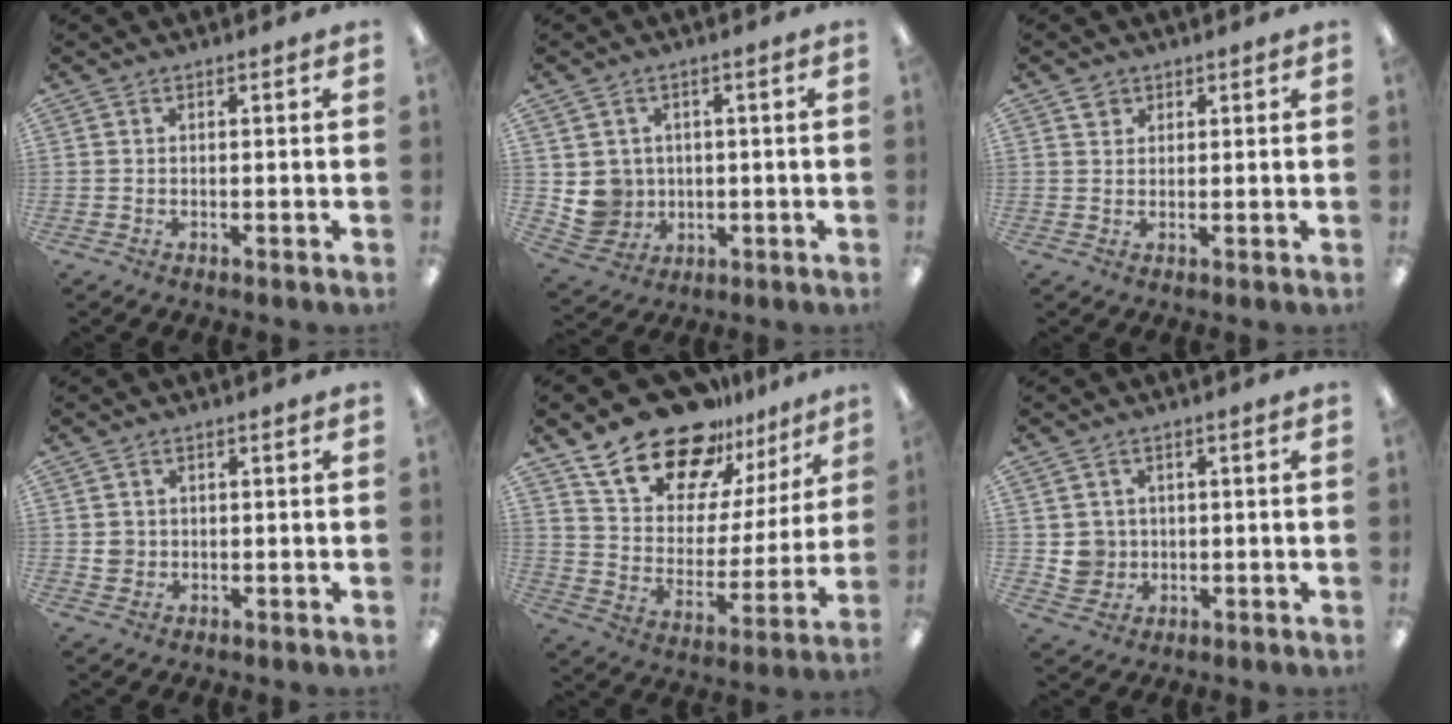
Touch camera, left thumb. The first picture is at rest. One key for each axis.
{"total": 6.3, "fx": 1.3, "fy": 6.1, "fz": 0.8, "tx": -0.035, "ty": 0.002, "tz": 0.034}
{"total": 2.3, "fx": 1.5, "fy": 1.6, "fz": 0.4, "tx": 0.006, "ty": -0.007, "tz": 0.026}
{"total": 2.8, "fx": 0.6, "fy": 2.6, "fz": 1.0, "tx": -0.013, "ty": 0.002, "tz": 0.010}
{"total": 21.9, "fx": 16.9, "fy": 10.5, "fz": 9.0, "tx": -0.170, "ty": -0.113, "tz": 0.303}
{"total": 4.8, "fx": 1.0, "fy": 4.7, "fz": 0.8, "tx": -0.011, "ty": 0.004, "tz": 0.020}